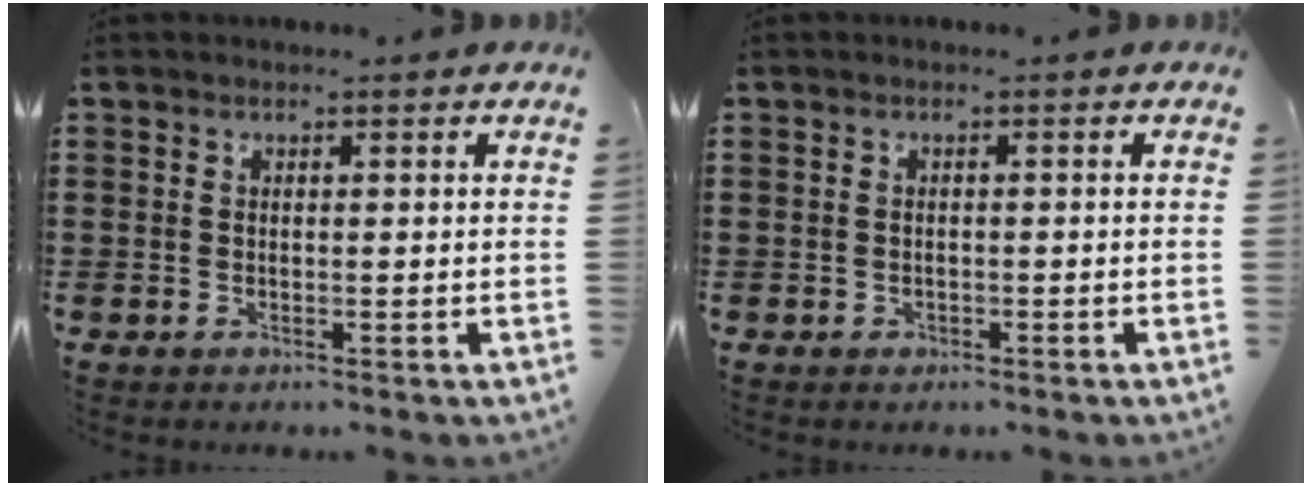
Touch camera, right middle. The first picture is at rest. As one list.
[{"total": 0.7, "force": [-0.3, 0.6, 0.1], "torque": [-0.004, 0.003, -0.007]}]